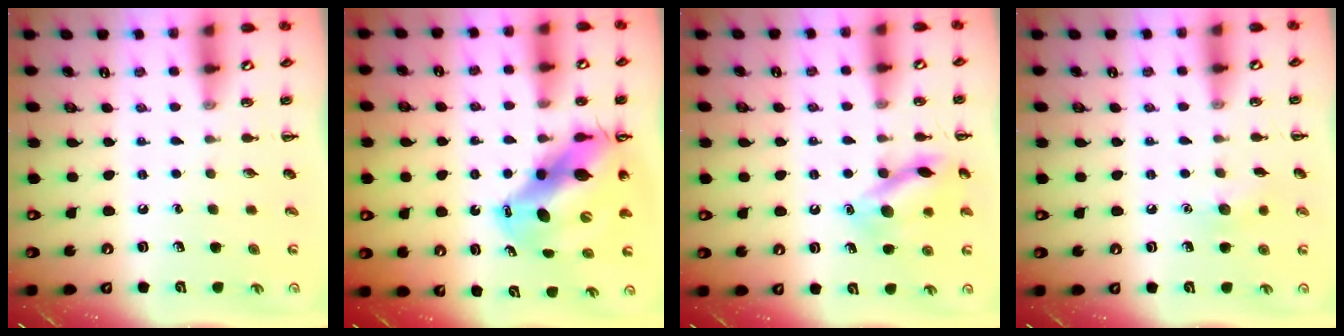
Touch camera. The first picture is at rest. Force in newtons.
{"total": 14.9, "press": 14.2, "slide": 4.6}
{"total": 13.7, "press": 13.7, "slide": 1.3}
{"total": 6.6, "press": 6.4, "slide": 1.5}